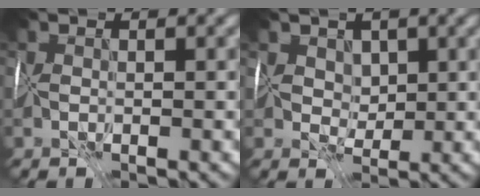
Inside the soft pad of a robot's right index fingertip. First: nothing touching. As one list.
[{"total": 3.8, "force": [2.6, 2.4, 1.3], "torque": [-0.014, 0.020, 0.049]}]